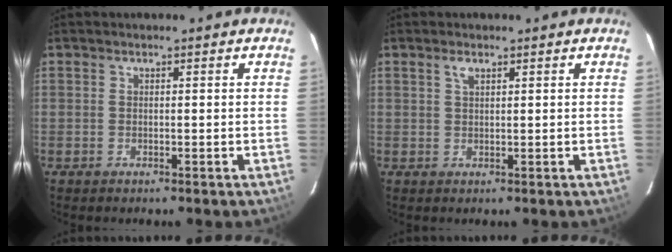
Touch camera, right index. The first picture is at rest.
{"total": 1.4, "force": [1.0, 0.2, 0.9], "torque": [-0.020, 0.002, 0.017]}